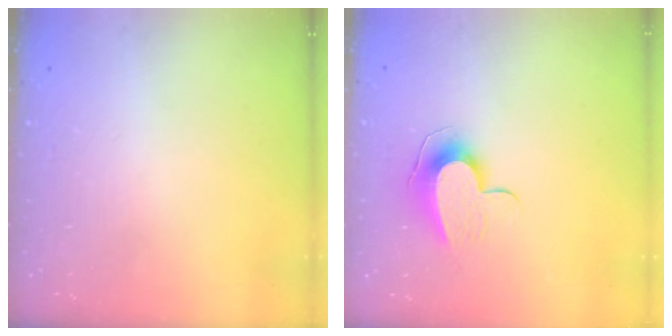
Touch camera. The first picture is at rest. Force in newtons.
{"total": 9.4, "press": 9.4, "slide": 0.6}